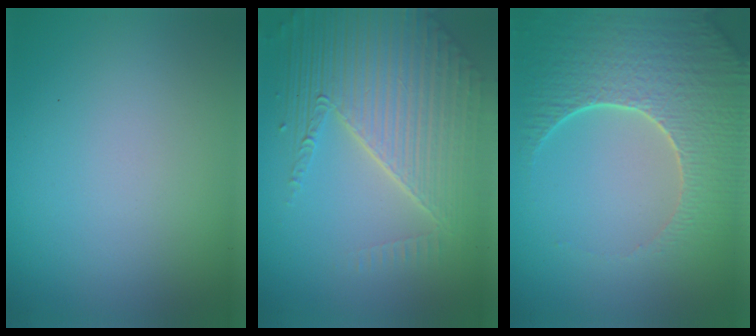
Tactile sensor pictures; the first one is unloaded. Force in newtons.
{"total": 8.6, "press": 5.7, "slide": 6.5}
{"total": 6.9, "press": 5.6, "slide": 3.9}